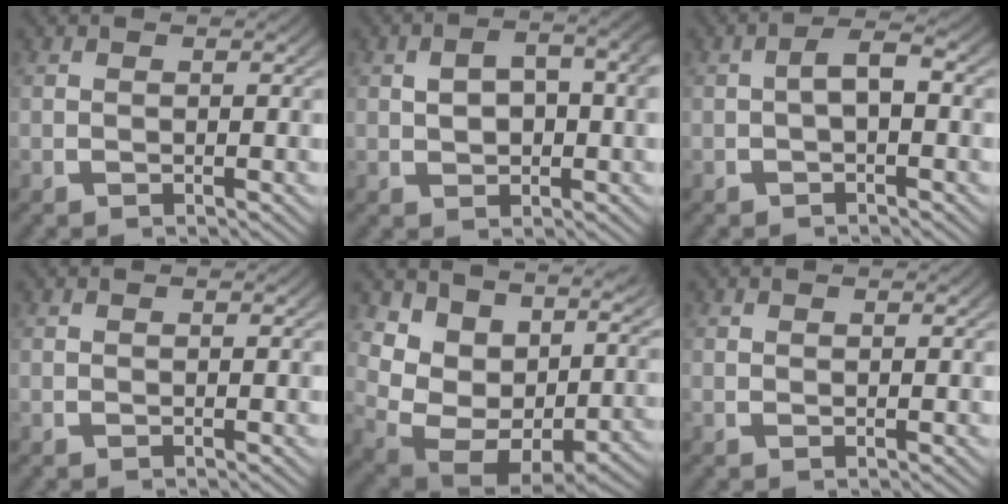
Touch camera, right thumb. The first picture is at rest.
{"total": 5.4, "force": [0.6, 3.0, 4.5], "torque": [-0.056, 0.004, 0.015]}
{"total": 2.5, "force": [-0.2, 1.2, 2.2], "torque": [-0.042, 0.005, -0.004]}
{"total": 0.0}
{"total": 11.4, "force": [0.3, 8.1, 8.1], "torque": [-0.164, -0.043, 0.017]}
{"total": 0.0}